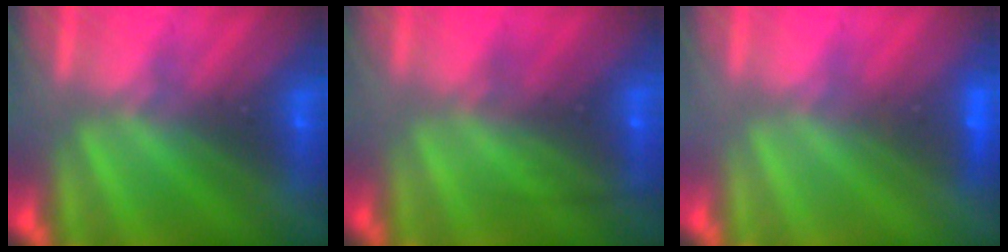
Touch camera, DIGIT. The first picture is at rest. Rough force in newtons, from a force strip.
{"total": 2.2}
{"total": 2.0}